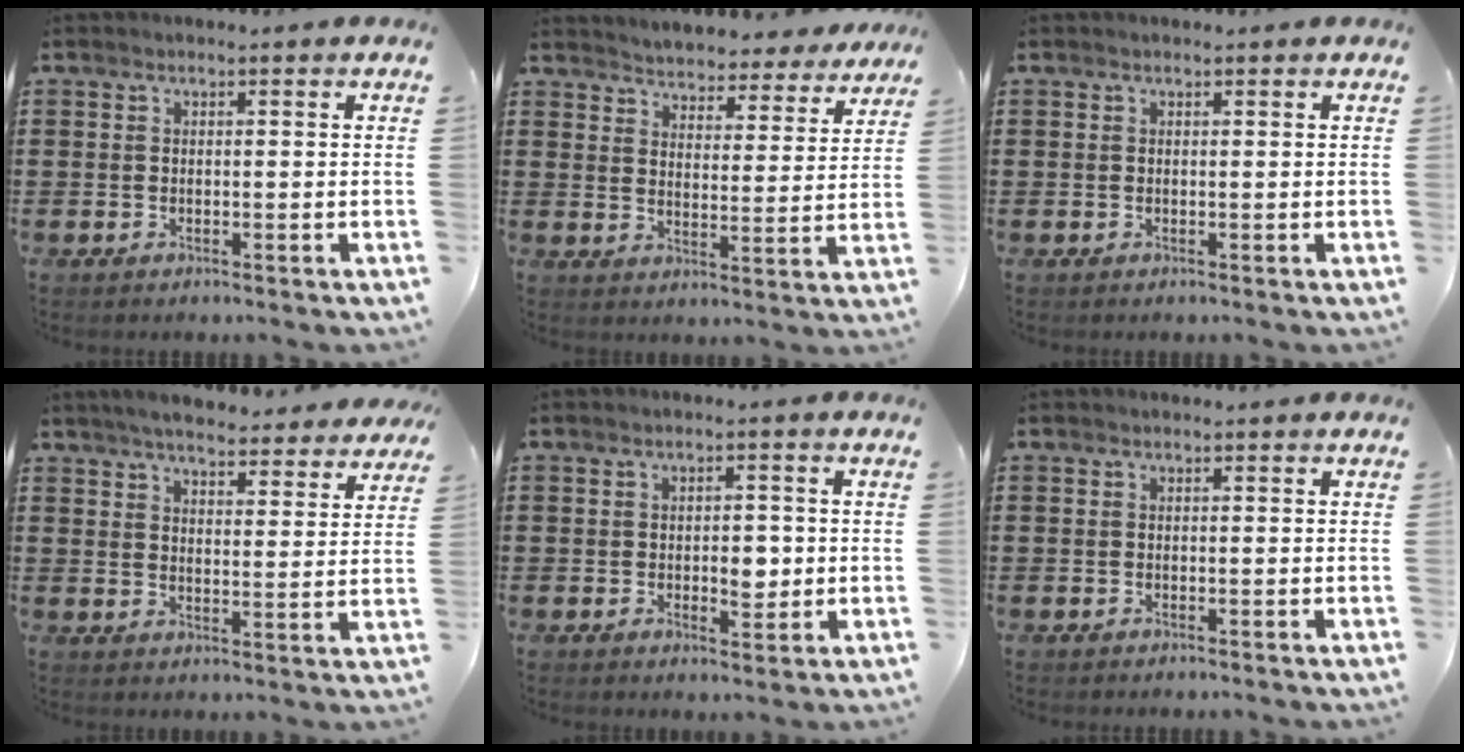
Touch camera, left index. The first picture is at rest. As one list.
[{"total": 4.2, "force": [4.2, 0.0, -0.3], "torque": [-0.018, -0.031, 0.073]}, {"total": 0.0}, {"total": 5.3, "force": [5.1, 0.4, 1.5], "torque": [-0.049, -0.021, 0.090]}, {"total": 4.0, "force": [-0.5, 2.3, 3.2], "torque": [-0.040, -0.005, -0.017]}, {"total": 0.0}]